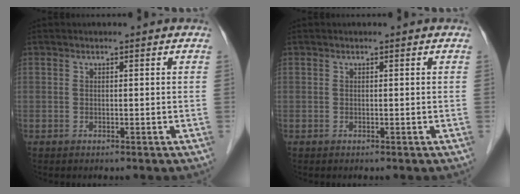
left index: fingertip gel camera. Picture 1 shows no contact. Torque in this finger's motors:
{"motor_torque": [0.00, 0.00, 0.00, 0.00]}